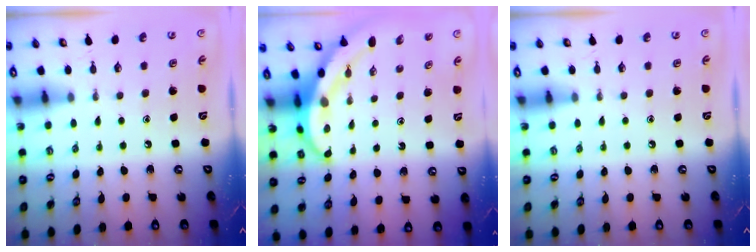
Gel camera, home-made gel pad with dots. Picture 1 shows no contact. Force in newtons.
{"total": 5.8, "press": 5.8, "slide": 0.8}
{"total": 0.0}